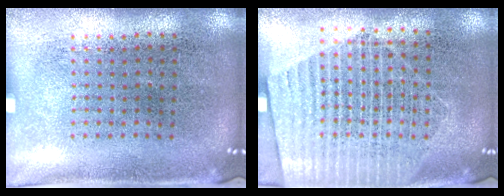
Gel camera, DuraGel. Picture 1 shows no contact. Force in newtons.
{"total": 1.5, "press": 1.3, "slide": 0.7}